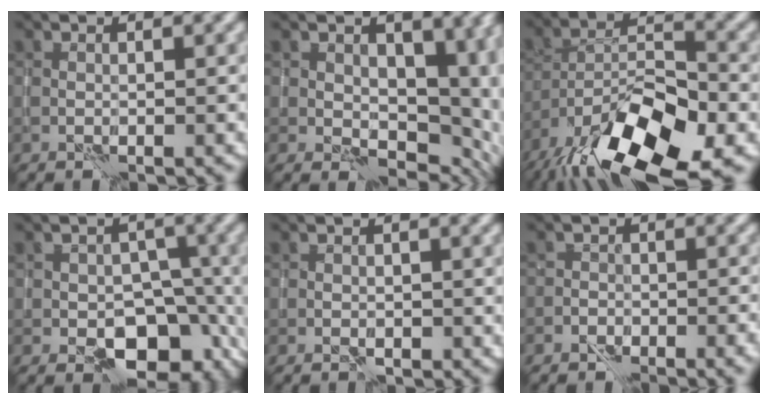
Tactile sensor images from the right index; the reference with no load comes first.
{"total": 10.8, "force": [0.9, 7.6, 7.6], "torque": [-0.059, -0.023, 0.022]}
{"total": 14.6, "force": [-10.3, 5.2, 8.9], "torque": [-0.171, -0.012, -0.170]}
{"total": 8.3, "force": [-3.2, 5.5, 5.3], "torque": [-0.043, -0.008, -0.047]}
{"total": 0.6, "force": [-0.3, 0.5, 0.2], "torque": [0.000, -0.003, -0.006]}
{"total": 3.3, "force": [-2.4, 1.8, 1.4], "torque": [0.003, 0.009, -0.042]}